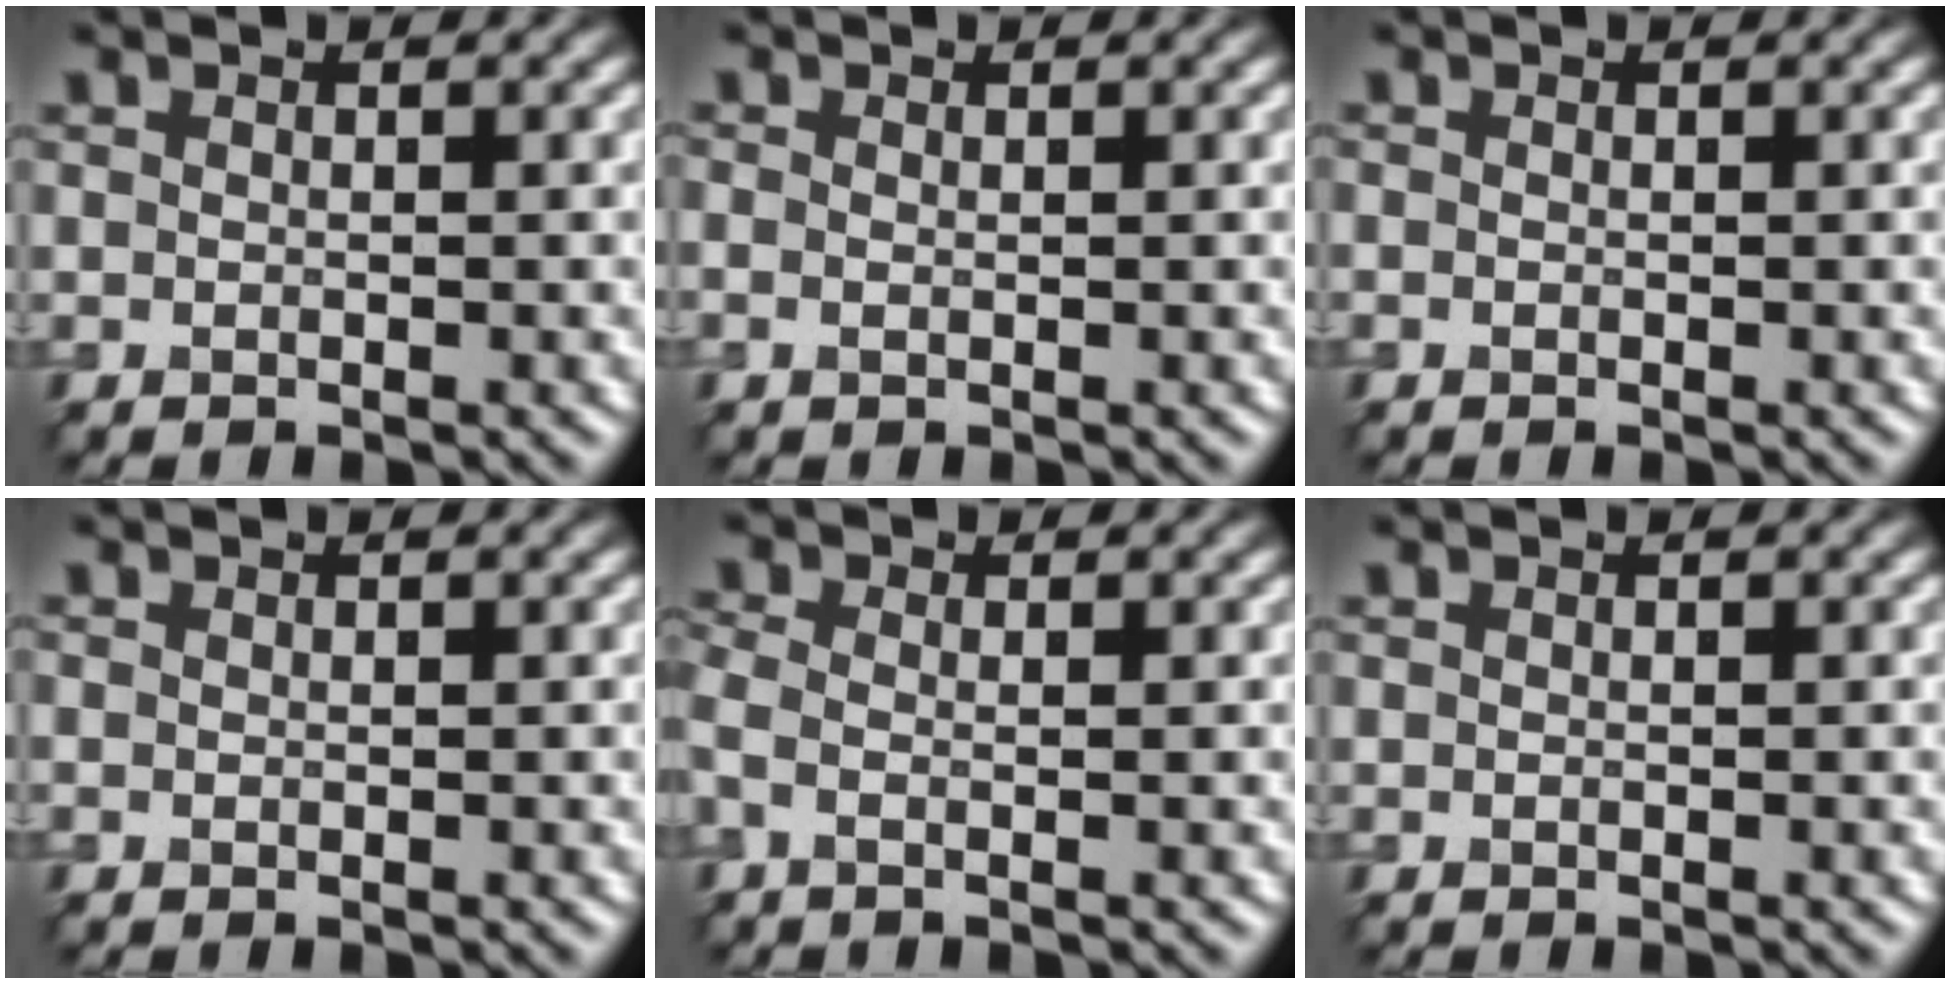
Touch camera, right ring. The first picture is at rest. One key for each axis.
{"total": 0.6, "fx": 0.0, "fy": 0.3, "fz": 0.5, "tx": -0.014, "ty": -0.002, "tz": -0.002}
{"total": 0.0}
{"total": 0.0}
{"total": 1.7, "fx": -0.4, "fy": 0.8, "fz": 1.5, "tx": -0.036, "ty": -0.006, "tz": -0.018}
{"total": 0.0}